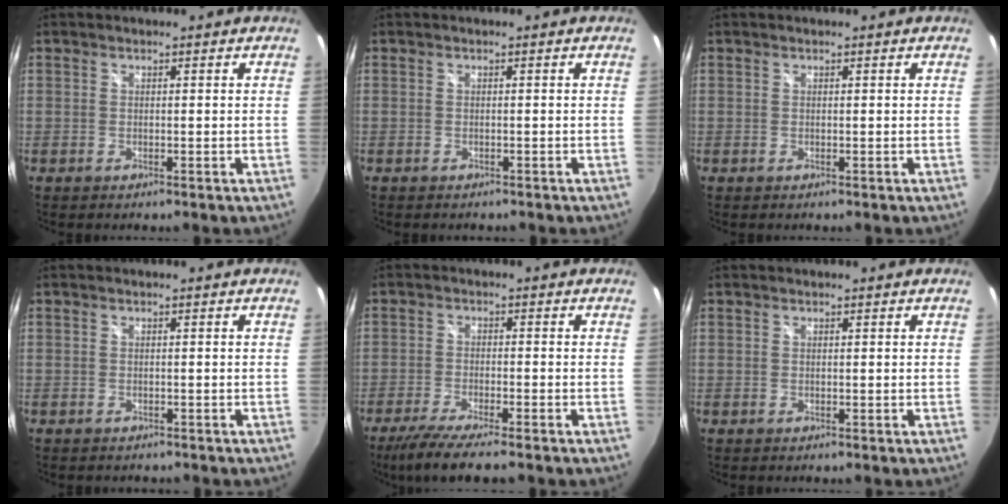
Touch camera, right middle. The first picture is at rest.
{"total": 0.9, "force": [-0.8, 0.4, 0.2], "torque": [-0.006, -0.003, -0.012]}
{"total": 0.0}
{"total": 1.4, "force": [-1.2, 0.6, 0.3], "torque": [-0.010, -0.006, -0.016]}
{"total": 8.8, "force": [-7.1, 0.5, 5.1], "torque": [-0.117, -0.027, -0.122]}
{"total": 0.0}